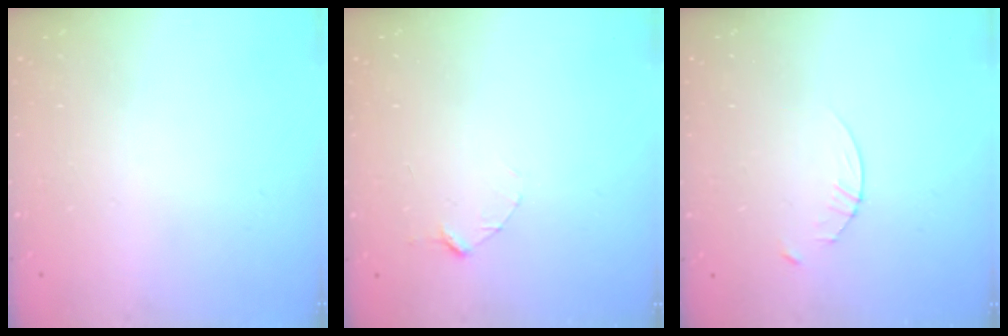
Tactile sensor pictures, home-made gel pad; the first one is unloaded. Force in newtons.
{"total": 2.9, "press": 2.9, "slide": 0.3}
{"total": 2.9, "press": 2.9, "slide": 0.4}